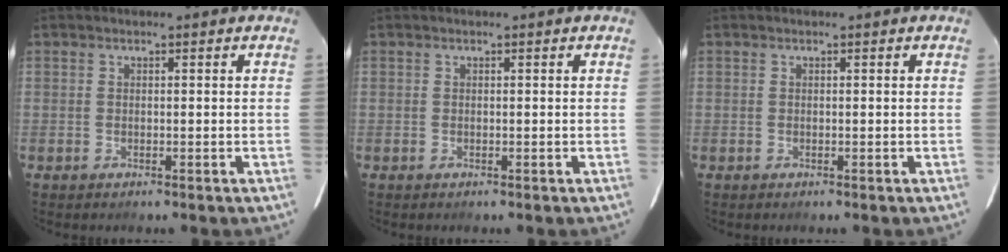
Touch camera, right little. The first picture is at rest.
{"total": 0.0}
{"total": 0.0}